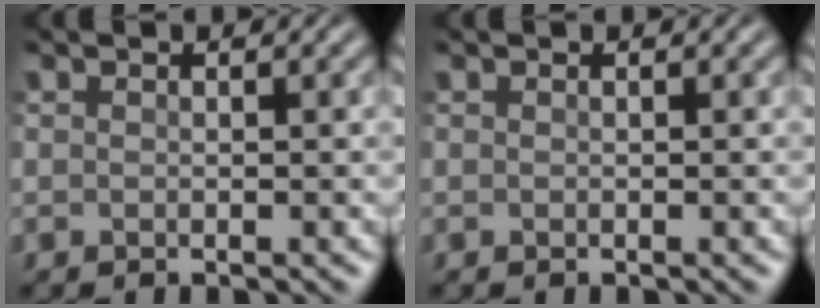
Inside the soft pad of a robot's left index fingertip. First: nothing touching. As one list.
[{"total": 0.0}]